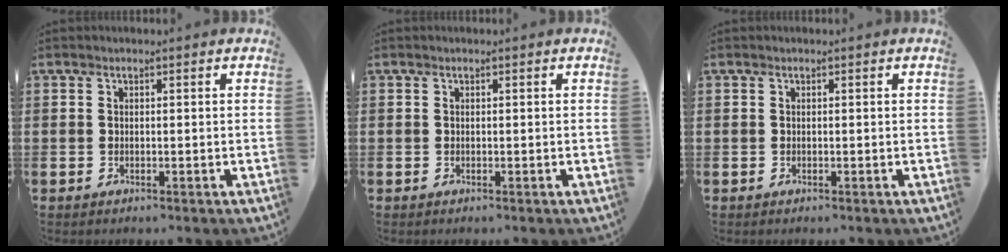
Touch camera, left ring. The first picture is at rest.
{"total": 0.0}
{"total": 0.0}